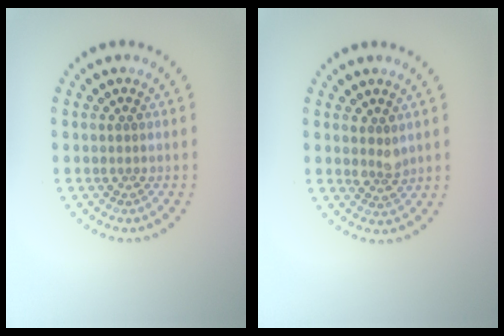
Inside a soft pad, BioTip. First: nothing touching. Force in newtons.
{"total": 1.7, "press": 1.4, "slide": 0.9}